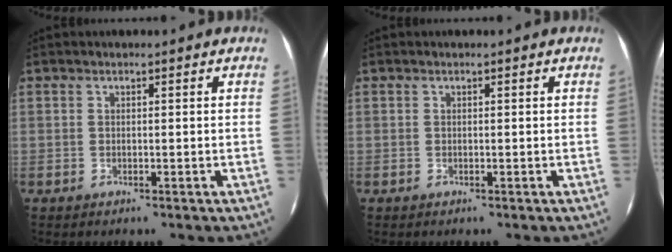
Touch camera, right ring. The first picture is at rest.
{"total": 0.0}